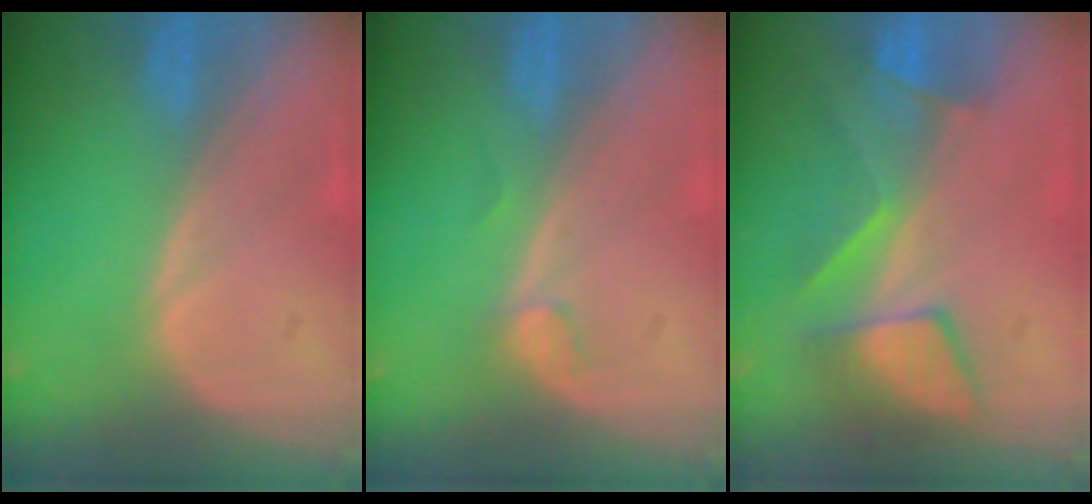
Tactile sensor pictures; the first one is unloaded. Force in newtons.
{"total": 1.1, "press": 1.1, "slide": 0.2}
{"total": 7.5, "press": 7.4, "slide": 1.5}